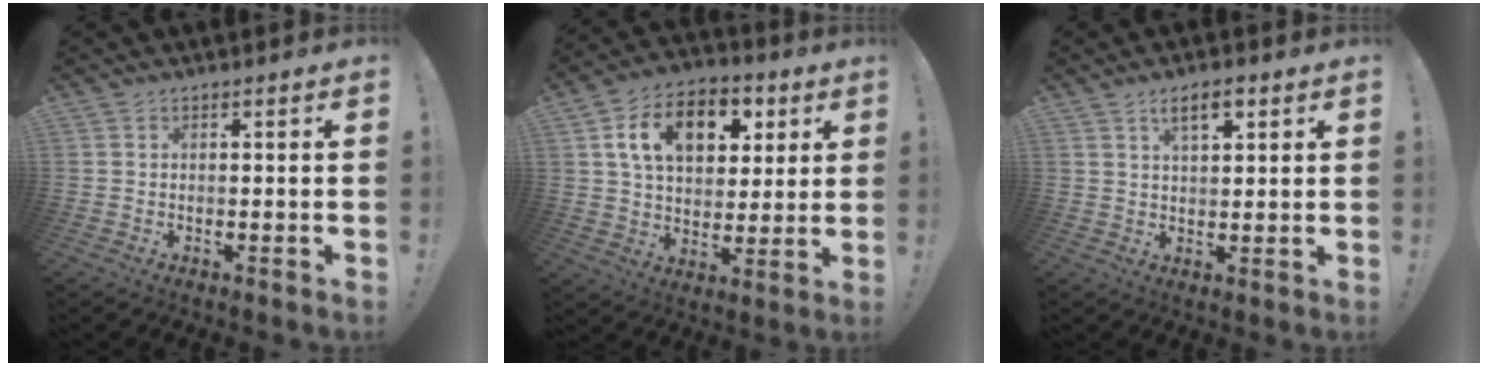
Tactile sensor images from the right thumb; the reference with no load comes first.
{"total": 15.8, "force": [6.0, 10.7, 10.0], "torque": [-0.151, -0.014, 0.107]}
{"total": 5.5, "force": [2.8, 2.2, 4.2], "torque": [-0.068, -0.003, 0.045]}